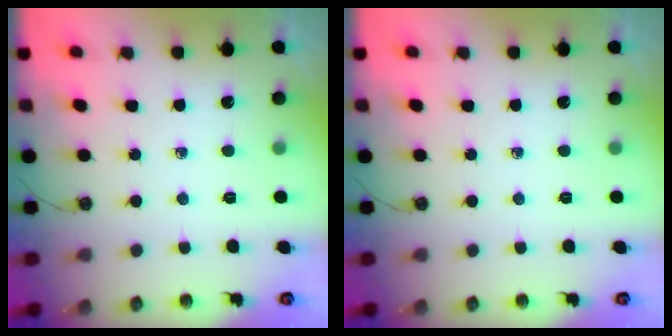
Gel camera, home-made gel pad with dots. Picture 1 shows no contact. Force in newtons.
{"total": 0.0}